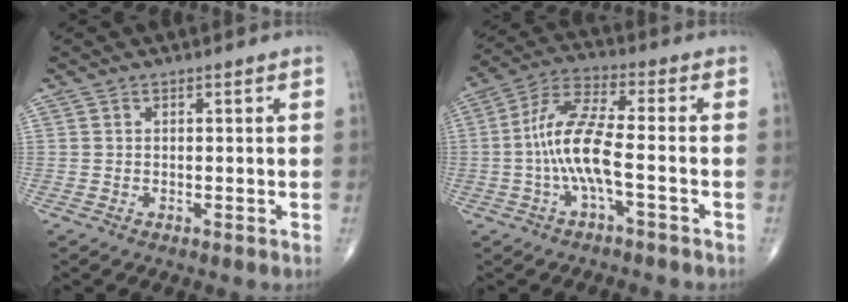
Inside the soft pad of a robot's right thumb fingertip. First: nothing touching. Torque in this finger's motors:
{"motor_torque": [2.63, 2.38, 1.93, -0.53, 0.64]}